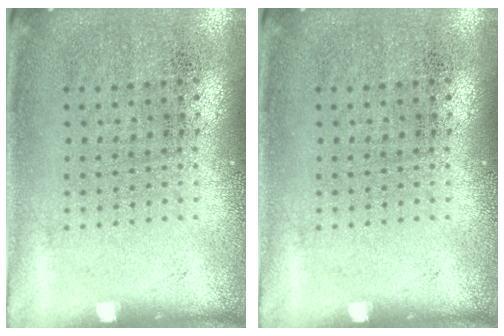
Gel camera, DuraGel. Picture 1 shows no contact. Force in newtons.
{"total": 0.0}